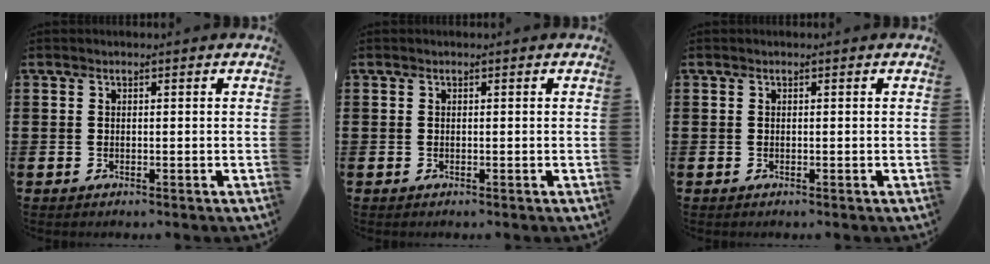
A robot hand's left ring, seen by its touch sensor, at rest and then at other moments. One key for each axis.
{"total": 0.0}
{"total": 0.0}